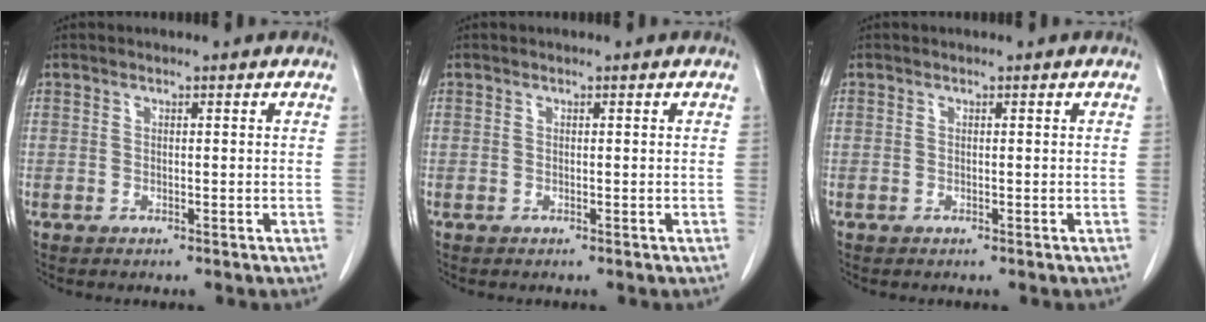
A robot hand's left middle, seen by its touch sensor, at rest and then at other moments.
{"total": 0.0}
{"total": 0.0}